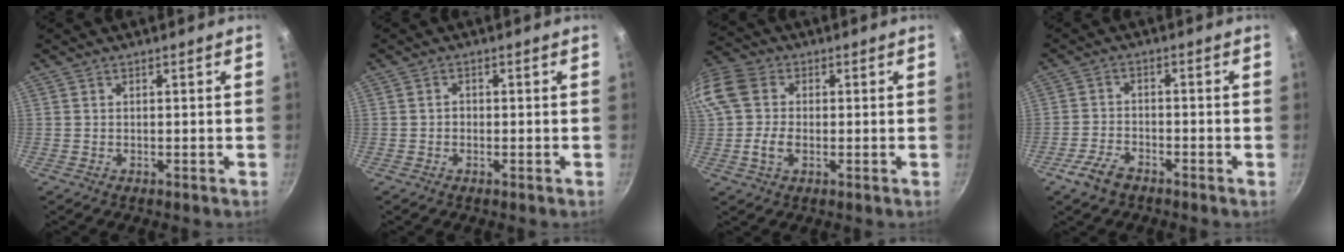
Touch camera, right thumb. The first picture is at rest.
{"total": 1.1, "force": [-0.3, 1.0, 0.4], "torque": [-0.005, 0.004, -0.006]}
{"total": 14.4, "force": [0.0, 11.4, 8.8], "torque": [-0.199, 0.030, -0.010]}
{"total": 5.2, "force": [-3.5, 2.4, 3.0], "torque": [-0.061, 0.024, -0.071]}